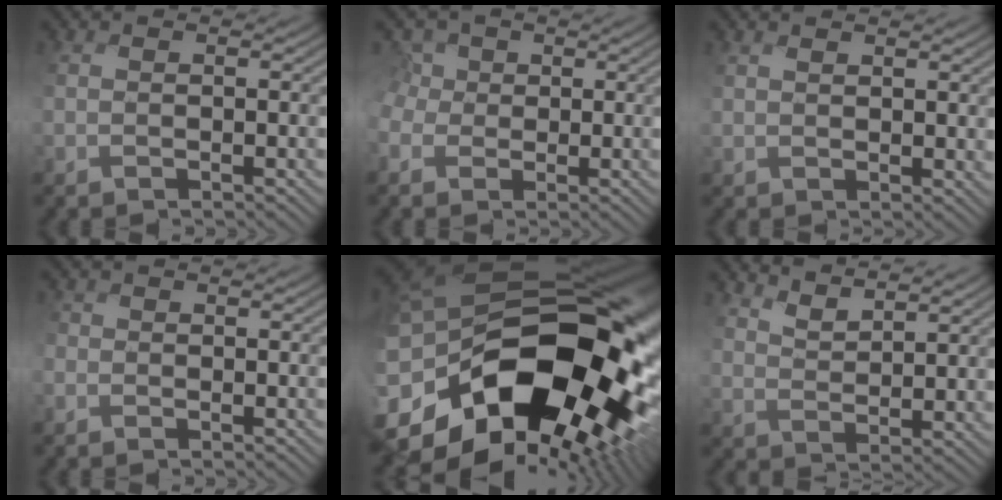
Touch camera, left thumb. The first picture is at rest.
{"total": 4.8, "force": [-0.2, 4.5, 1.7], "torque": [-0.070, 0.019, -0.028]}
{"total": 1.6, "force": [1.6, -0.3, -0.1], "torque": [-0.002, 0.003, 0.030]}
{"total": 1.9, "force": [-0.9, 1.7, -0.1], "torque": [-0.008, 0.005, -0.033]}
{"total": 20.1, "force": [-4.2, 13.1, 14.6], "torque": [-0.296, -0.051, -0.050]}
{"total": 4.4, "force": [4.2, -0.1, 1.3], "torque": [-0.031, 0.007, 0.083]}